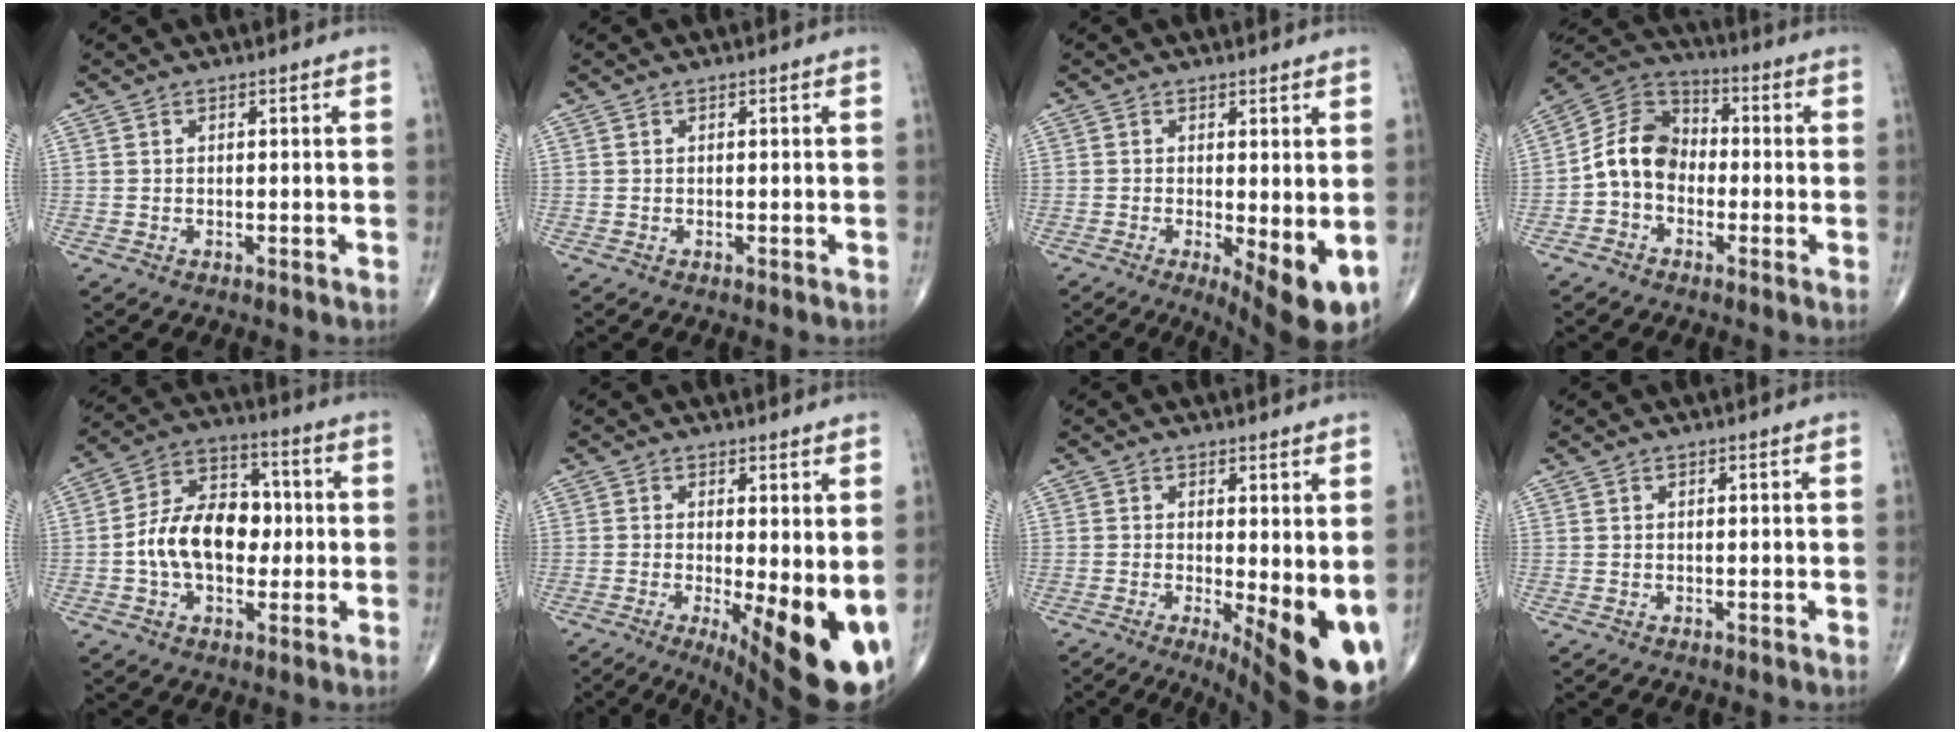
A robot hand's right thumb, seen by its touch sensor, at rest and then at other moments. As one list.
[{"total": 0.0}, {"total": 8.7, "force": [-1.6, 2.7, 8.1], "torque": [-0.115, -0.023, -0.018]}, {"total": 10.1, "force": [-1.9, 7.8, 6.1], "torque": [-0.094, 0.038, -0.053]}, {"total": 14.4, "force": [-0.9, 9.6, 10.7], "torque": [-0.163, 0.034, -0.020]}, {"total": 15.7, "force": [-2.6, 5.2, 14.5], "torque": [-0.175, -0.027, -0.017]}, {"total": 13.7, "force": [-2.0, 4.6, 12.8], "torque": [-0.164, -0.027, -0.014]}, {"total": 0.0}]